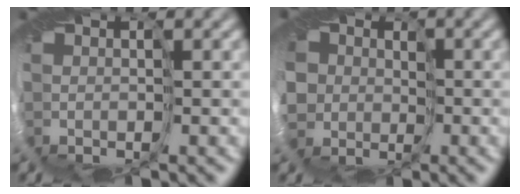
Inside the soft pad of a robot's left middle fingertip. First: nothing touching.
{"total": 5.5, "force": [-0.9, 5.1, 2.0], "torque": [-0.038, -0.007, -0.065]}